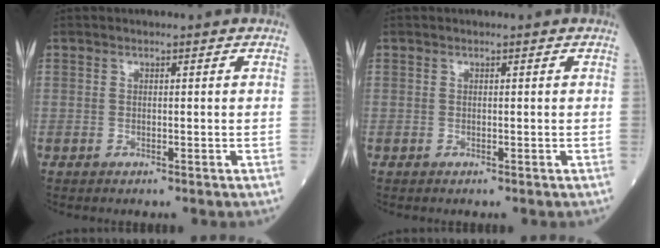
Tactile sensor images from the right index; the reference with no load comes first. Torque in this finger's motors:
{"motor_torque": [0.05, 0.03, 0.04, 0.01]}